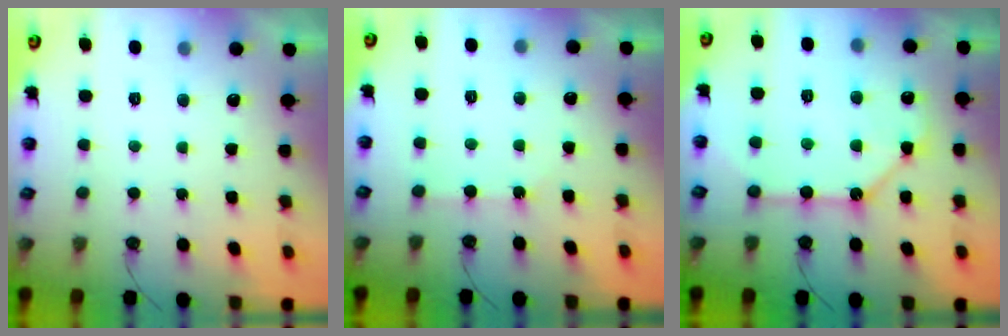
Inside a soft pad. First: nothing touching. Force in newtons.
{"total": 4.2, "press": 4.2, "slide": 0.6}
{"total": 14.4, "press": 14.3, "slide": 1.3}